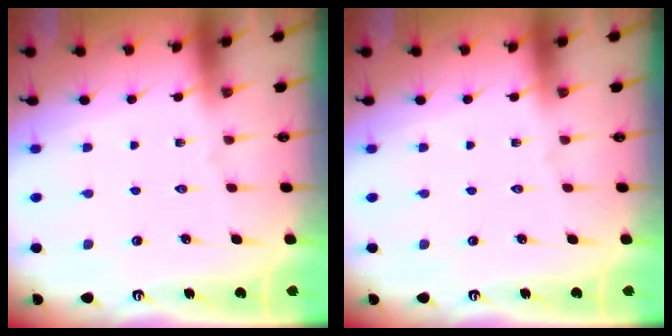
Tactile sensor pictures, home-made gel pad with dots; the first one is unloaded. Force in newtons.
{"total": 0.0}